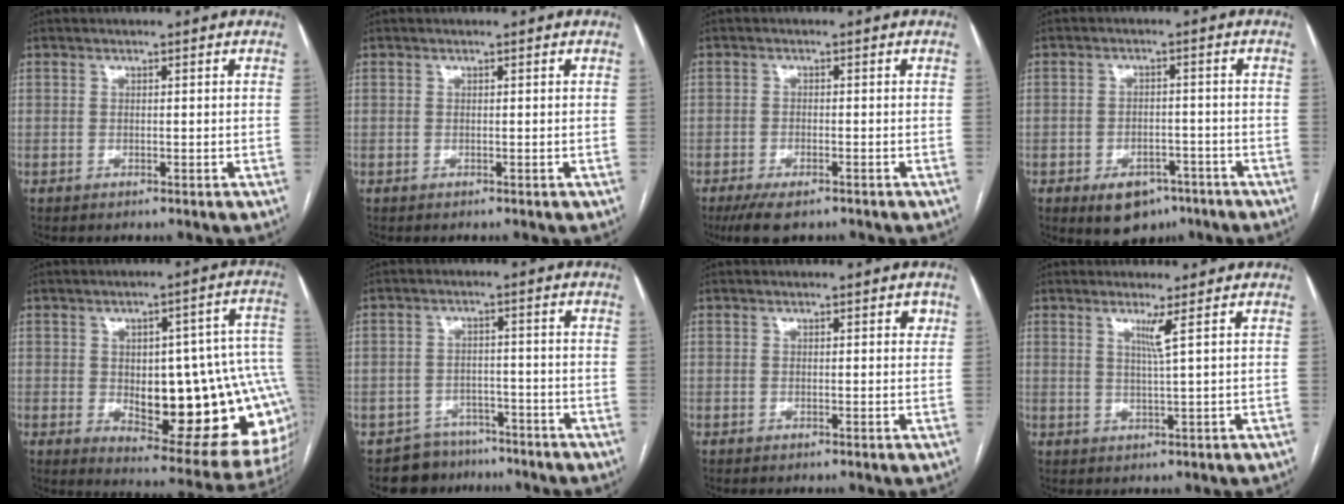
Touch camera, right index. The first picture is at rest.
{"total": 0.0}
{"total": 5.6, "force": [-4.0, 1.8, 3.5], "torque": [-0.060, -0.013, -0.062]}
{"total": 7.0, "force": [-4.4, 4.2, 3.5], "torque": [-0.051, 0.000, -0.055]}
{"total": 23.1, "force": [-2.6, 7.4, 21.7], "torque": [-0.185, 0.027, -0.007]}
{"total": 6.2, "force": [-5.0, 3.7, -0.6], "torque": [0.019, 0.022, -0.073]}
{"total": 1.4, "force": [0.7, 0.6, 1.0], "torque": [-0.009, 0.004, 0.006]}
{"total": 2.6, "force": [1.2, -1.1, 2.0], "torque": [-0.041, -0.012, 0.027]}